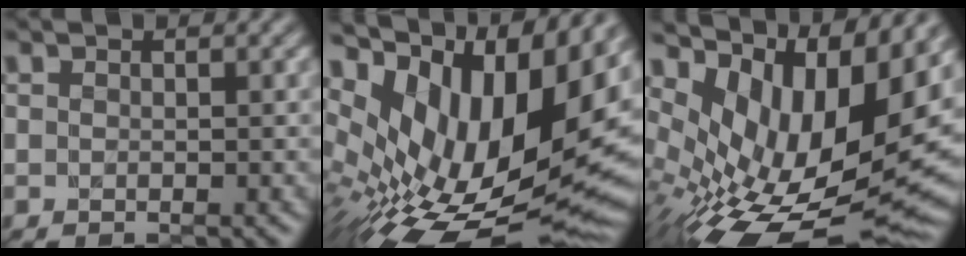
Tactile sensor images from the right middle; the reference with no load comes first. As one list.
[{"total": 16.4, "force": [4.1, 8.3, 13.6], "torque": [-0.200, 0.015, 0.073]}, {"total": 14.8, "force": [2.4, 7.1, 12.8], "torque": [-0.197, 0.007, 0.042]}]